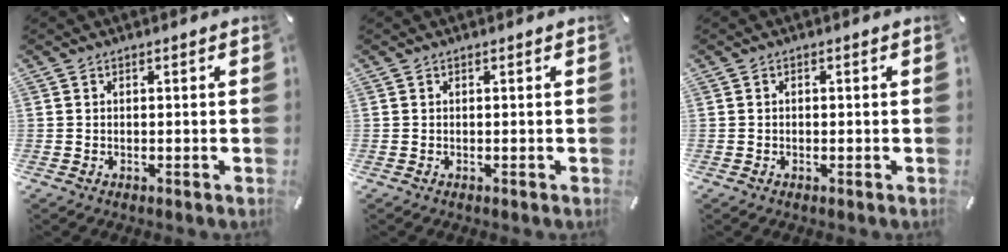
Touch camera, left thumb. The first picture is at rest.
{"total": 0.0}
{"total": 0.6, "force": [-0.2, 0.4, 0.4], "torque": [-0.007, 0.002, -0.004]}